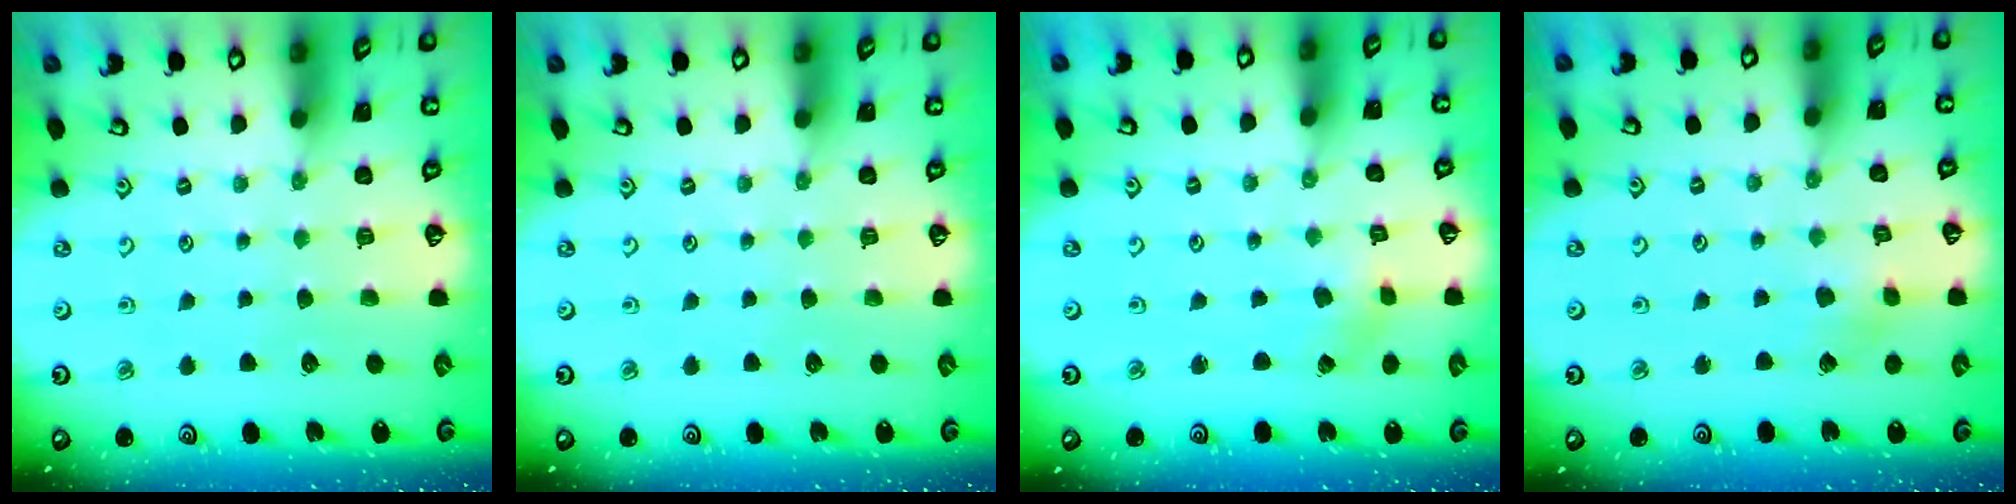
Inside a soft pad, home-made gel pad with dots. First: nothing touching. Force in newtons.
{"total": 0.0}
{"total": 0.0}
{"total": 2.6, "press": 2.6, "slide": 0.5}